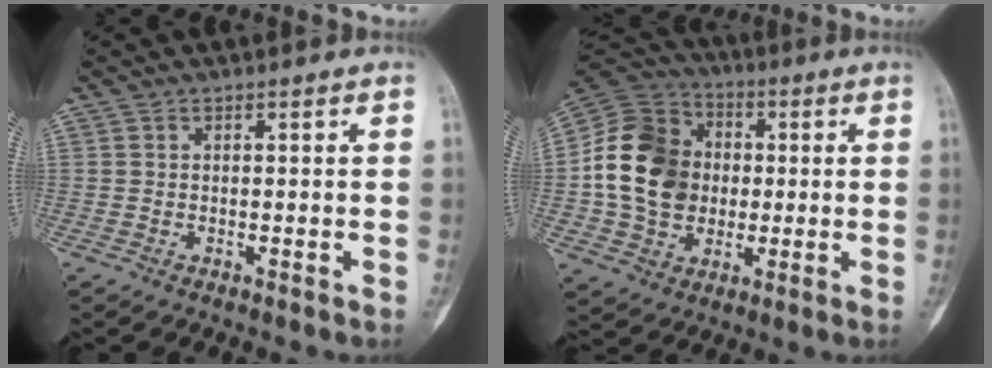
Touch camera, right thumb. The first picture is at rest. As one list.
[{"total": 17.8, "force": [0.0, 14.7, 10.1], "torque": [-0.165, 0.021, -0.001]}]